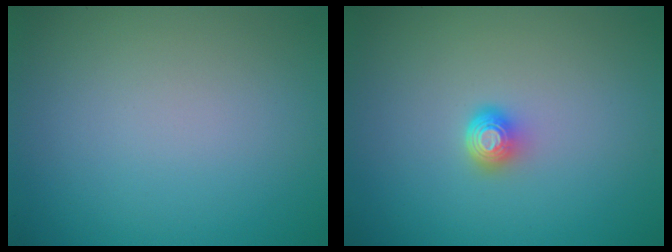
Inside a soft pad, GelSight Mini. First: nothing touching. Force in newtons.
{"total": 1.6, "press": 1.2, "slide": 1.1}